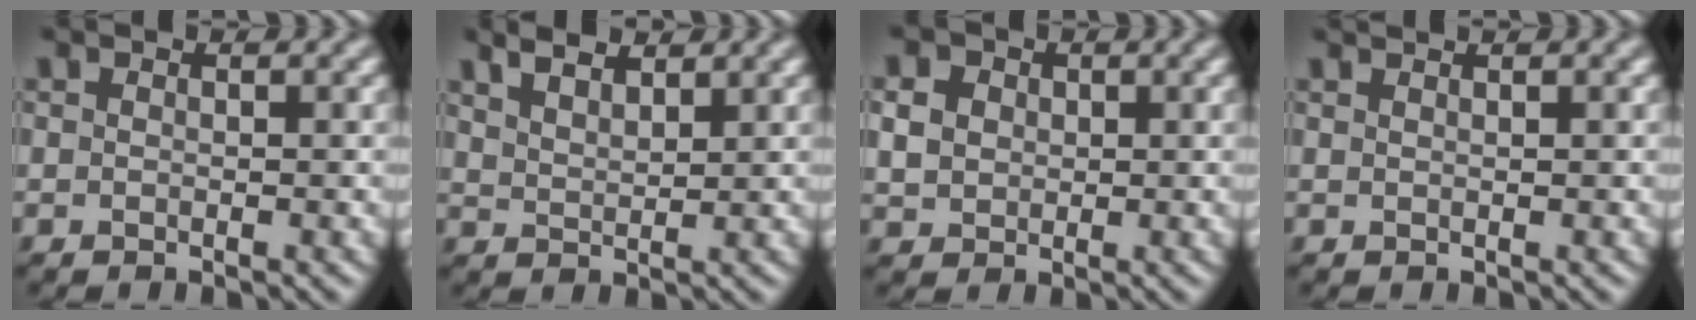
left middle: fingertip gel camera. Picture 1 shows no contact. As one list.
[{"total": 4.0, "force": [3.5, 1.1, 1.5], "torque": [-0.023, 0.022, 0.043]}, {"total": 2.6, "force": [1.0, 2.3, 0.9], "torque": [-0.028, 0.009, 0.015]}, {"total": 1.6, "force": [1.3, 0.5, 0.8], "torque": [0.000, -0.002, 0.003]}]